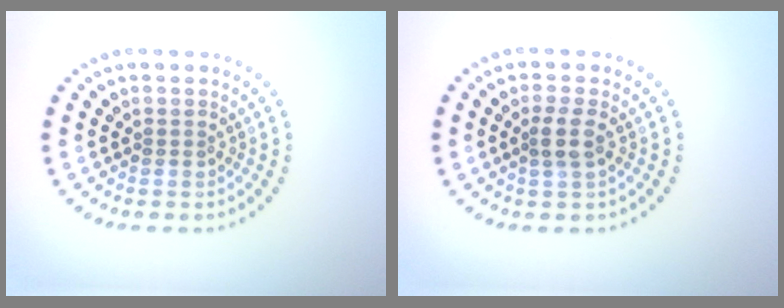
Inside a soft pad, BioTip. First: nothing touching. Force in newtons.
{"total": 1.9, "press": 1.6, "slide": 0.9}